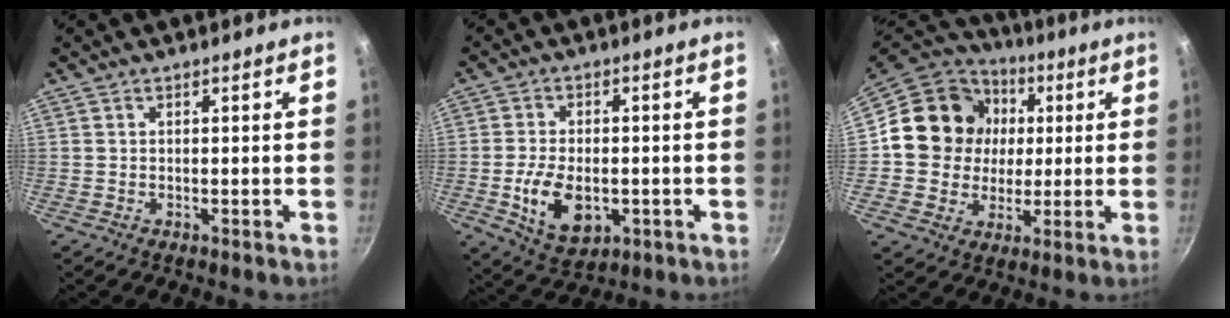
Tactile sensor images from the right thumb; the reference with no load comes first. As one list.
[{"total": 10.6, "force": [-2.2, 6.5, 8.0], "torque": [-0.135, 0.001, -0.027]}, {"total": 16.7, "force": [2.1, 15.2, 6.5], "torque": [-0.088, 0.016, 0.029]}]